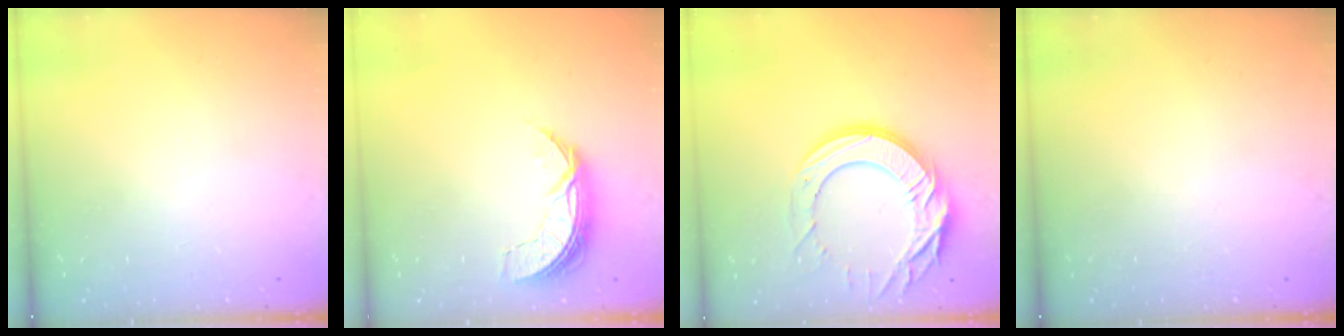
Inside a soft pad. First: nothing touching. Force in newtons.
{"total": 7.4, "press": 7.3, "slide": 0.5}
{"total": 17.9, "press": 17.8, "slide": 1.9}
{"total": 0.0}